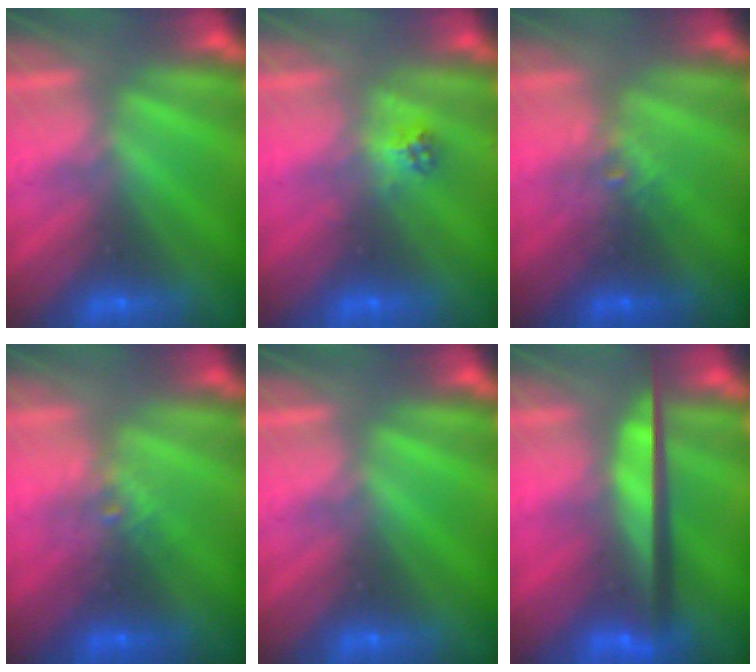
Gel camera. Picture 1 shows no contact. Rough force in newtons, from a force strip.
{"total": 2.1}
{"total": 2.1}
{"total": 2.1}
{"total": 0.0}
{"total": 9.3}